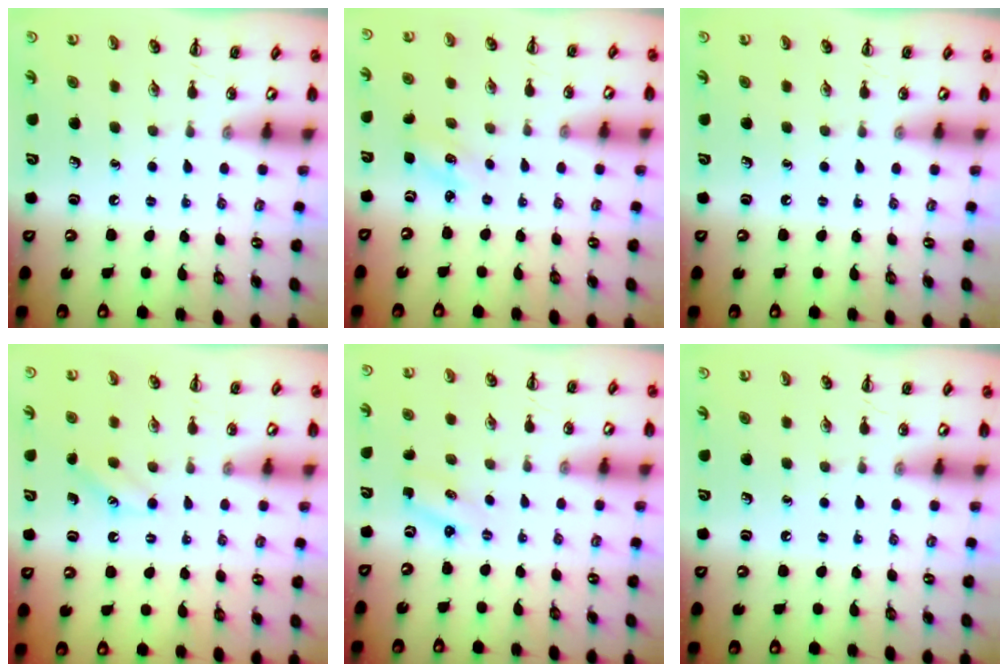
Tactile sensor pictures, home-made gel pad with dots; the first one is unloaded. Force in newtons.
{"total": 1.8, "press": 1.7, "slide": 0.5}
{"total": 0.0}
{"total": 3.0, "press": 2.9, "slide": 0.7}
{"total": 1.2, "press": 1.2, "slide": 0.4}
{"total": 0.0}